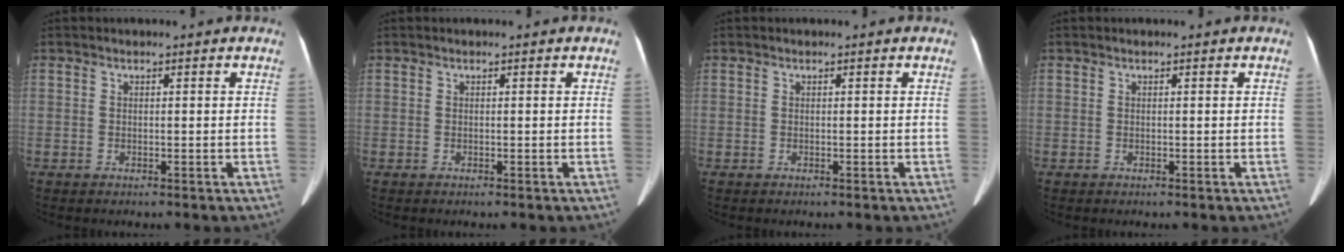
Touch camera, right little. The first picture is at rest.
{"total": 0.0}
{"total": 0.0}
{"total": 0.0}